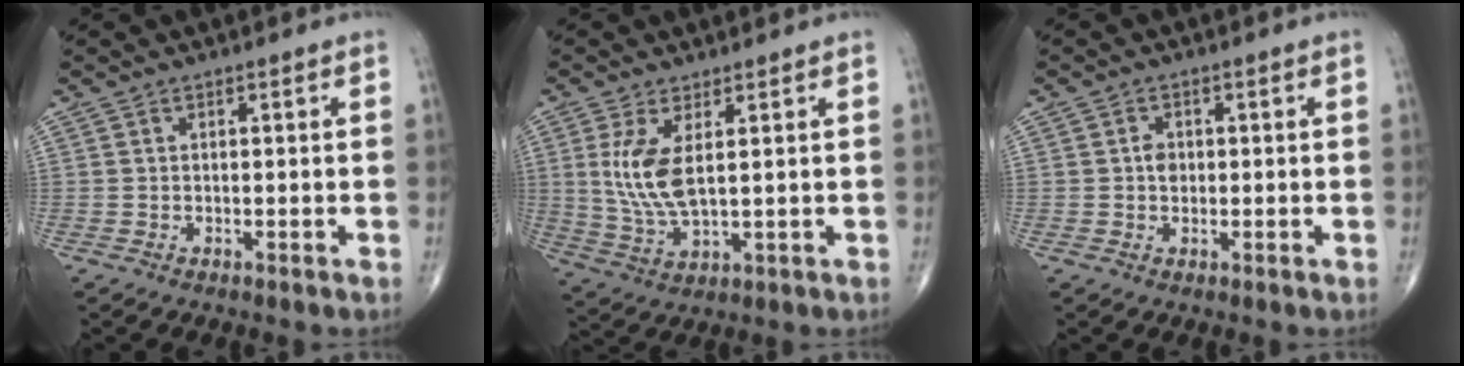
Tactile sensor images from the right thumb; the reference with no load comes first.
{"total": 8.5, "force": [1.9, 3.3, 7.6], "torque": [-0.168, -0.018, 0.048]}
{"total": 2.1, "force": [0.1, 1.7, 1.2], "torque": [-0.009, 0.003, 0.001]}